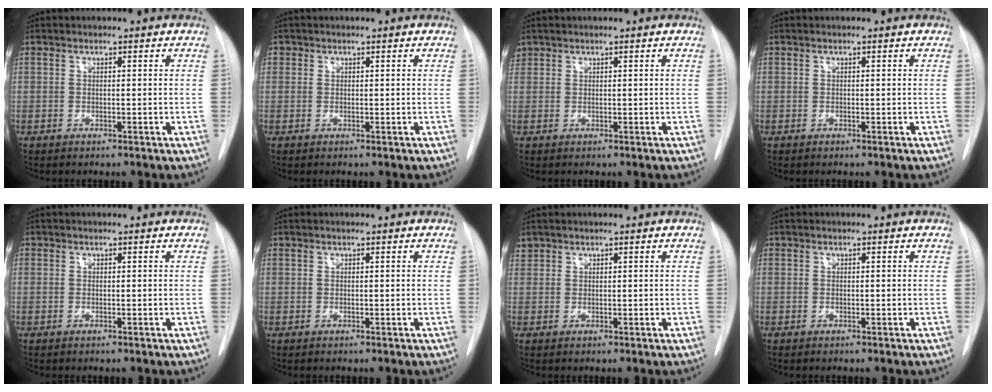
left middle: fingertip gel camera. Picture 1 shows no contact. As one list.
[{"total": 0.9, "force": [0.3, 0.8, 0.1], "torque": [0.007, 0.005, 0.003]}, {"total": 1.4, "force": [0.9, 1.0, 0.1], "torque": [0.000, 0.016, 0.018]}, {"total": 0.0}, {"total": 0.0}, {"total": 0.0}, {"total": 1.1, "force": [0.9, 0.6, -0.1], "torque": [0.005, 0.012, 0.017]}, {"total": 0.0}]